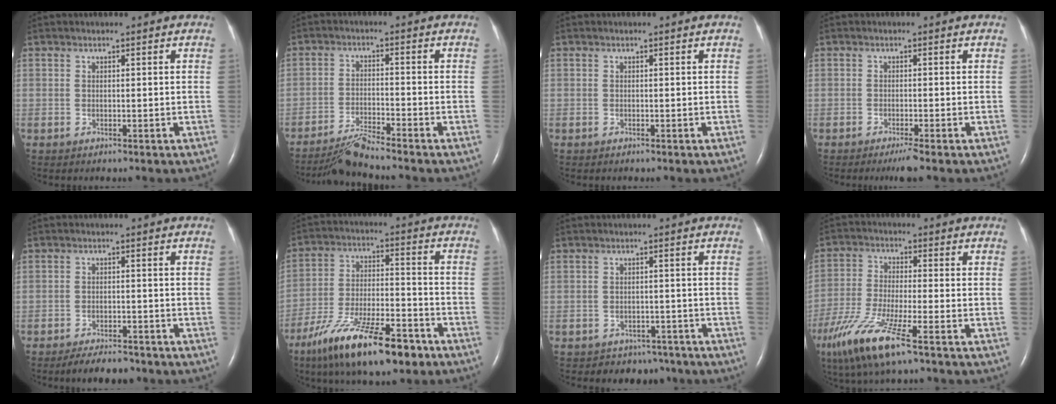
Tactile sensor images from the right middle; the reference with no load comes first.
{"total": 5.3, "force": [-4.8, -1.3, 1.6], "torque": [-0.036, -0.023, -0.091]}
{"total": 0.0}
{"total": 2.4, "force": [-1.8, -0.5, 1.5], "torque": [-0.027, -0.005, -0.031]}
{"total": 5.1, "force": [-4.4, 1.5, 2.0], "torque": [-0.036, -0.007, -0.070]}
{"total": 17.5, "force": [-11.7, 4.2, 12.3], "torque": [-0.217, -0.017, -0.205]}
{"total": 5.0, "force": [-4.0, 2.9, -0.2], "torque": [0.007, 0.017, -0.050]}
{"total": 11.3, "force": [-6.8, 0.8, 9.0], "torque": [-0.196, -0.034, -0.129]}